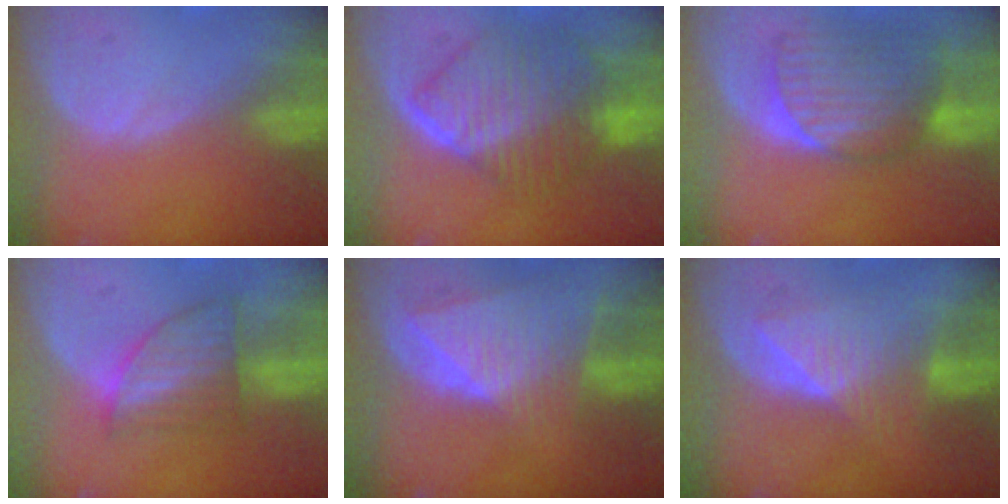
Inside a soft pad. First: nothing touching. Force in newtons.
{"total": 10.3, "press": 10.2, "slide": 1.0}
{"total": 8.3, "press": 8.1, "slide": 1.9}
{"total": 6.2, "press": 6.0, "slide": 1.5}
{"total": 9.1, "press": 8.0, "slide": 4.3}
{"total": 6.5, "press": 6.5, "slide": 0.6}